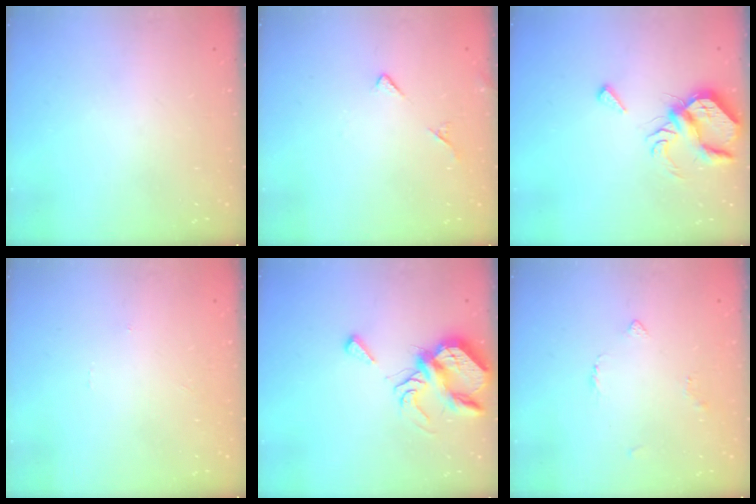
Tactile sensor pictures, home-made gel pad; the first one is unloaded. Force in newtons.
{"total": 6.2, "press": 6.1, "slide": 0.6}
{"total": 7.1, "press": 7.1, "slide": 0.8}
{"total": 0.0}
{"total": 8.0, "press": 8.0, "slide": 0.9}
{"total": 2.8, "press": 2.7, "slide": 0.7}